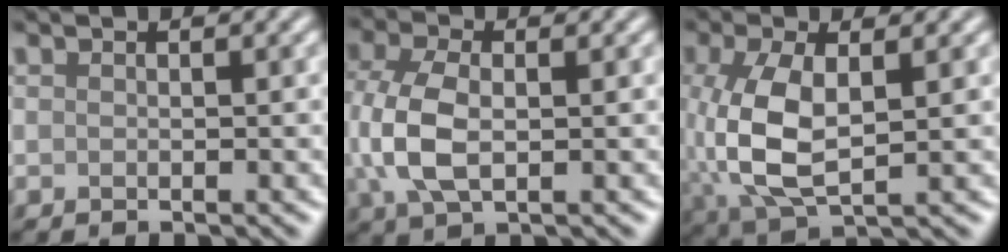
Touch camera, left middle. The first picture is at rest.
{"total": 5.7, "force": [0.0, 3.4, 4.6], "torque": [-0.117, 0.000, -0.003]}
{"total": 6.9, "force": [0.2, 3.4, 6.0], "torque": [-0.147, -0.002, 0.007]}